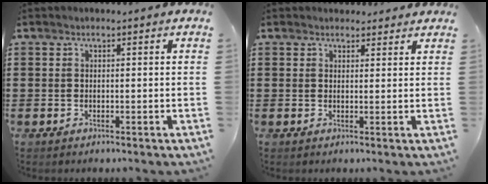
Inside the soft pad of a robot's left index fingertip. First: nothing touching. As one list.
[{"total": 1.9, "force": [1.8, 0.7, 0.1], "torque": [0.002, -0.002, 0.034]}]